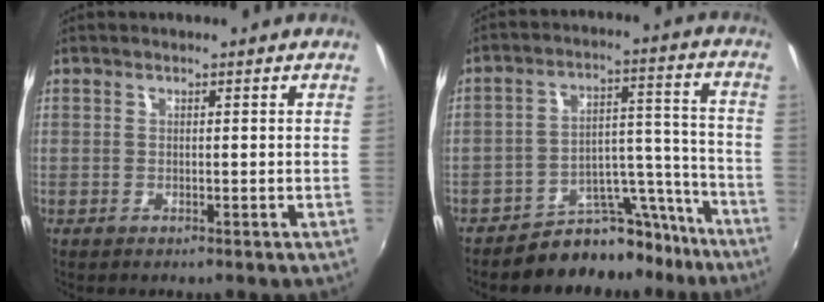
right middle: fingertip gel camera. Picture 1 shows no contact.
{"total": 11.3, "force": [-10.0, 4.9, 2.2], "torque": [-0.020, 0.057, -0.143]}